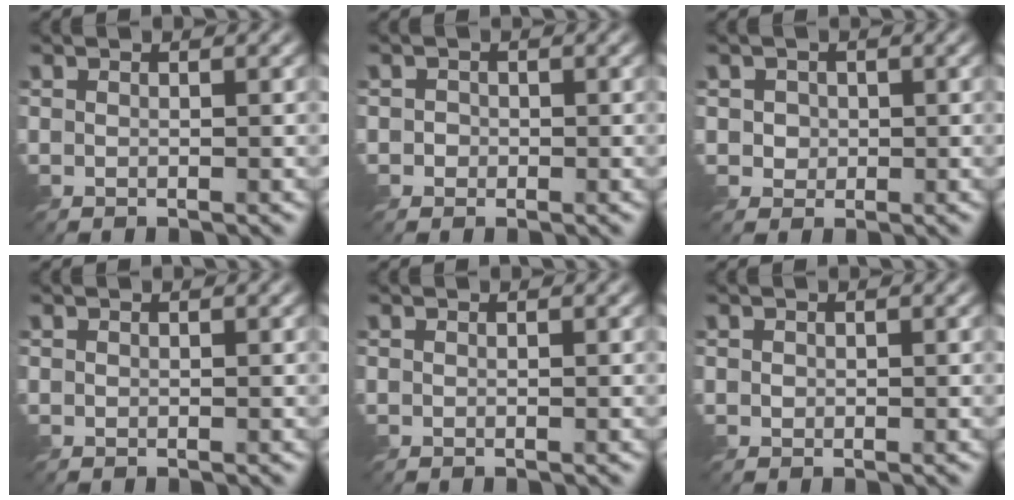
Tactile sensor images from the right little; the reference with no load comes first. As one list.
[{"total": 1.1, "force": [-0.3, 1.1, 0.1], "torque": [0.004, -0.003, -0.006]}, {"total": 1.8, "force": [0.2, 1.7, 0.6], "torque": [-0.022, -0.002, 0.017]}, {"total": 0.0}, {"total": 0.0}, {"total": 0.6, "force": [0.1, 0.5, 0.1], "torque": [-0.001, -0.002, 0.003]}]